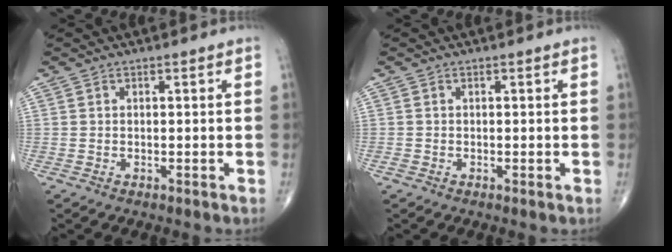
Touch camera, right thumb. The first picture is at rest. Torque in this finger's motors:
{"motor_torque": [0.10, 0.02, -0.10, -0.14, -0.03]}